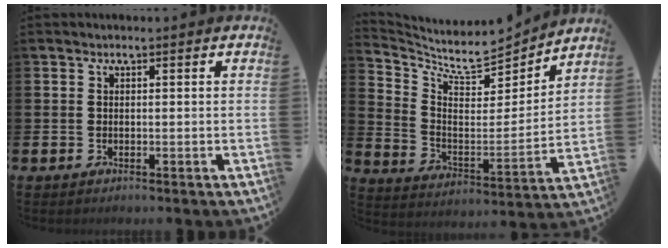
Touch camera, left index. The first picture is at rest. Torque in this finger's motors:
{"motor_torque": [0.32, -0.67, 0.09, 0.00]}